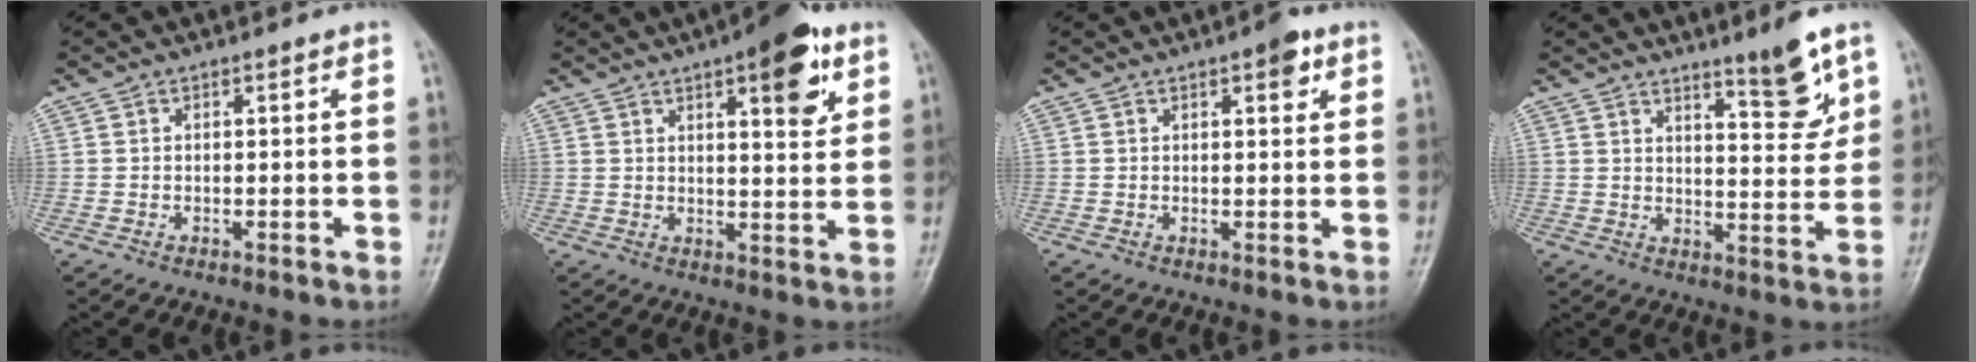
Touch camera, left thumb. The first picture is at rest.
{"total": 10.7, "force": [5.3, 3.6, 8.5], "torque": [-0.093, -0.020, 0.068]}
{"total": 3.3, "force": [1.7, 1.3, 2.5], "torque": [-0.024, -0.003, 0.019]}
{"total": 8.0, "force": [5.5, 1.5, 5.6], "torque": [-0.068, -0.048, 0.085]}